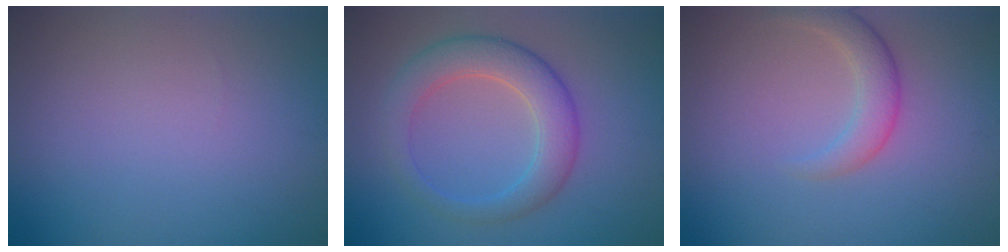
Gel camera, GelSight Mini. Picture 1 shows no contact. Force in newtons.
{"total": 5.1, "press": 5.0, "slide": 0.4}
{"total": 2.7, "press": 2.7, "slide": 0.2}